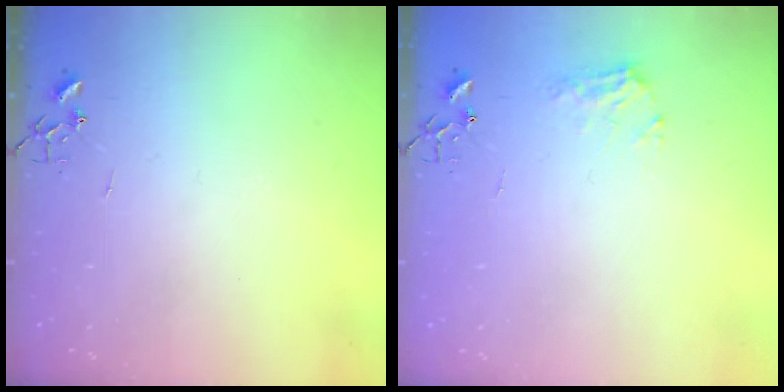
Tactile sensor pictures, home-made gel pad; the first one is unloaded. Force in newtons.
{"total": 9.0, "press": 8.9, "slide": 0.9}